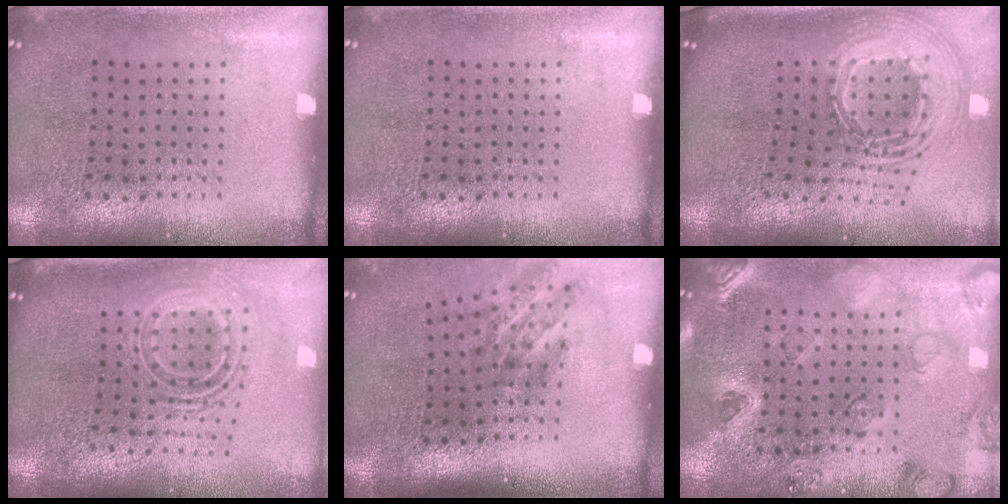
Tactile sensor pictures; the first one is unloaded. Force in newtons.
{"total": 0.0}
{"total": 2.8, "press": 1.9, "slide": 2.0}
{"total": 2.5, "press": 1.7, "slide": 1.8}
{"total": 1.9, "press": 1.2, "slide": 1.5}
{"total": 0.8, "press": 0.7, "slide": 0.3}